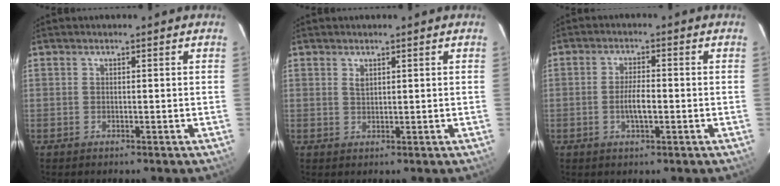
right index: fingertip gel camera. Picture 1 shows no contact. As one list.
[{"total": 1.2, "force": [0.8, 0.6, 0.7], "torque": [-0.012, 0.002, 0.015]}, {"total": 4.1, "force": [-1.0, 1.2, 3.8], "torque": [-0.074, 0.000, -0.017]}]